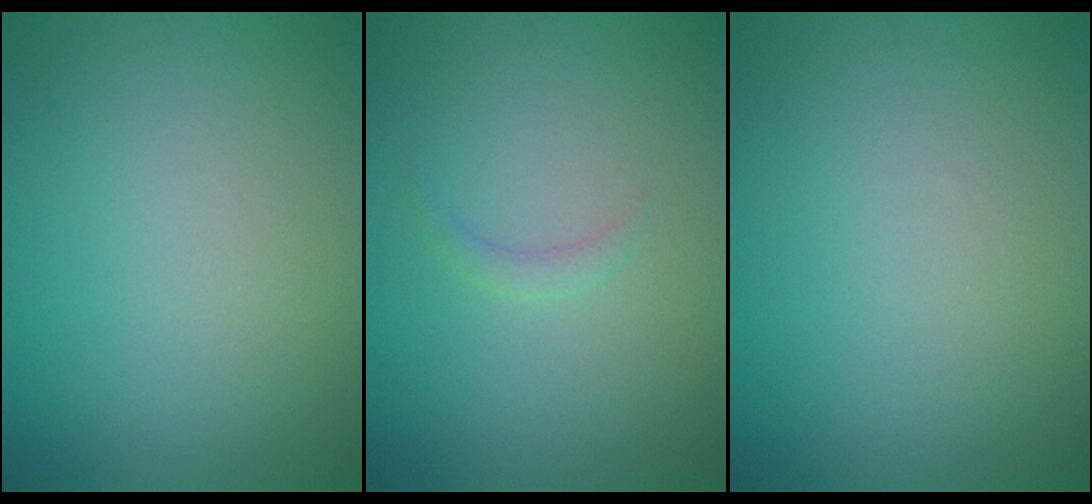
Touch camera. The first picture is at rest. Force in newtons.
{"total": 0.8, "press": 0.8, "slide": 0.0}
{"total": 0.0}